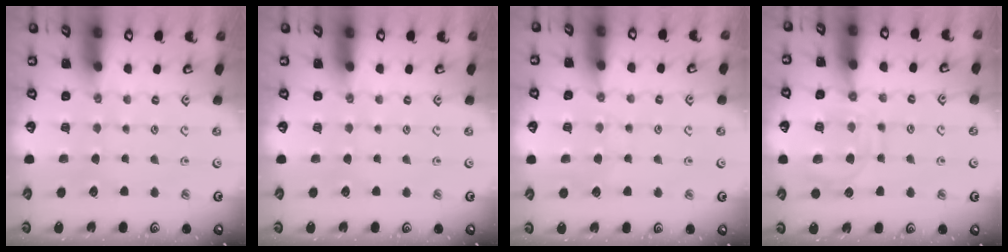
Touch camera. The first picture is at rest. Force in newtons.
{"total": 0.0}
{"total": 4.7, "press": 4.7, "slide": 0.6}
{"total": 13.2, "press": 13.2, "slide": 1.3}